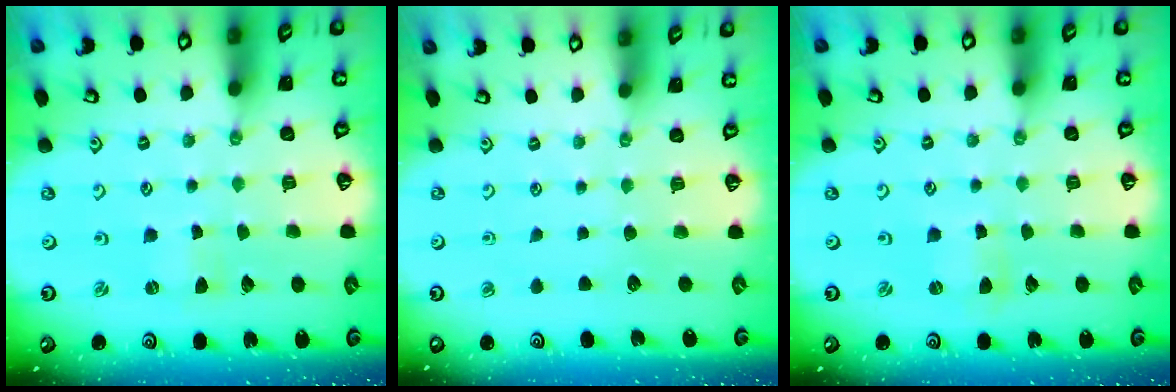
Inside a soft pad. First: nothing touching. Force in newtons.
{"total": 0.0}
{"total": 1.0, "press": 1.0, "slide": 0.2}